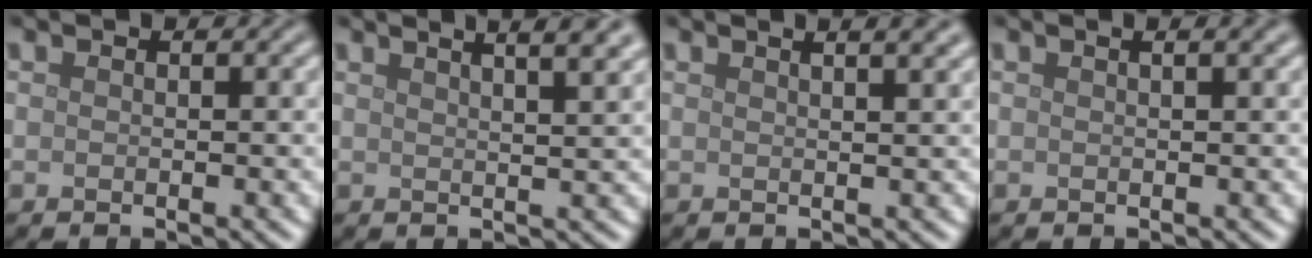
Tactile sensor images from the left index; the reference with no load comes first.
{"total": 8.7, "force": [5.5, 3.6, 5.8], "torque": [-0.024, 0.056, 0.035]}
{"total": 5.9, "force": [3.5, 2.6, 3.9], "torque": [-0.016, 0.044, 0.014]}
{"total": 2.4, "force": [1.2, 1.0, 1.9], "torque": [-0.012, 0.003, 0.000]}